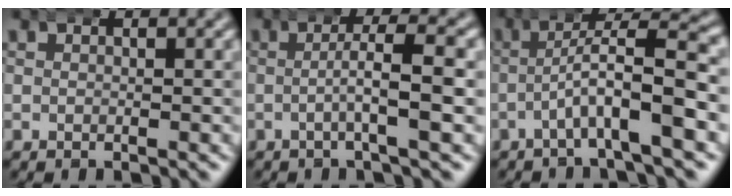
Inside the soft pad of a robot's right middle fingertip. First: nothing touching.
{"total": 2.7, "force": [-0.8, -0.7, 2.5], "torque": [-0.048, 0.002, -0.013]}
{"total": 5.8, "force": [-1.3, 1.2, 5.5], "torque": [-0.080, 0.011, -0.021]}